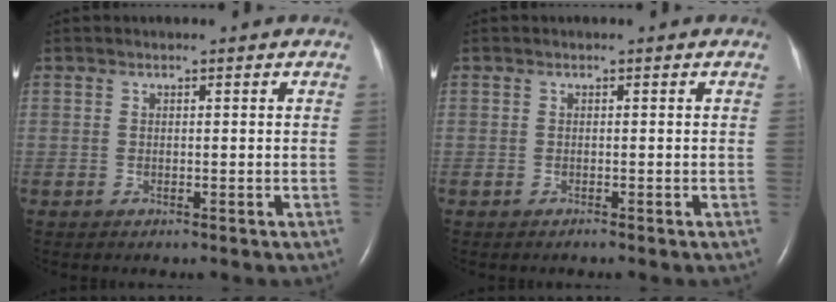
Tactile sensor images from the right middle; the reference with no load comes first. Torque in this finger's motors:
{"motor_torque": [-0.12, 0.00, 0.00, 0.00]}